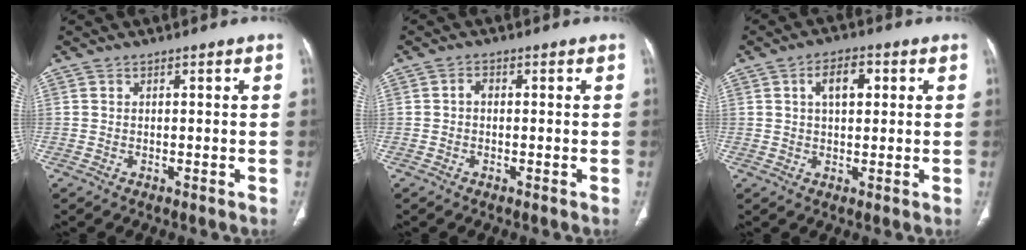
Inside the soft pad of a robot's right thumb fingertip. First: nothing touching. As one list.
[{"total": 1.3, "force": [-0.1, 0.9, 0.9], "torque": [-0.012, 0.004, -0.006]}, {"total": 5.8, "force": [1.7, 3.2, 4.6], "torque": [-0.066, 0.006, 0.026]}]